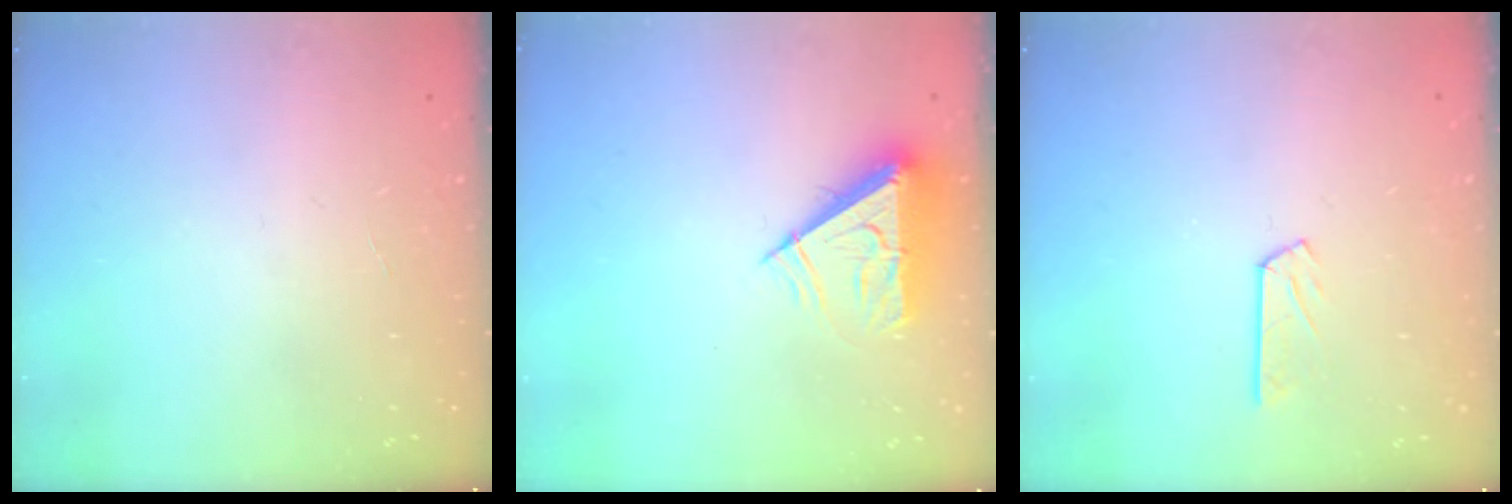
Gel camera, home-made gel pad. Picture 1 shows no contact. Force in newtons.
{"total": 8.0, "press": 7.9, "slide": 1.0}
{"total": 4.9, "press": 4.8, "slide": 0.5}